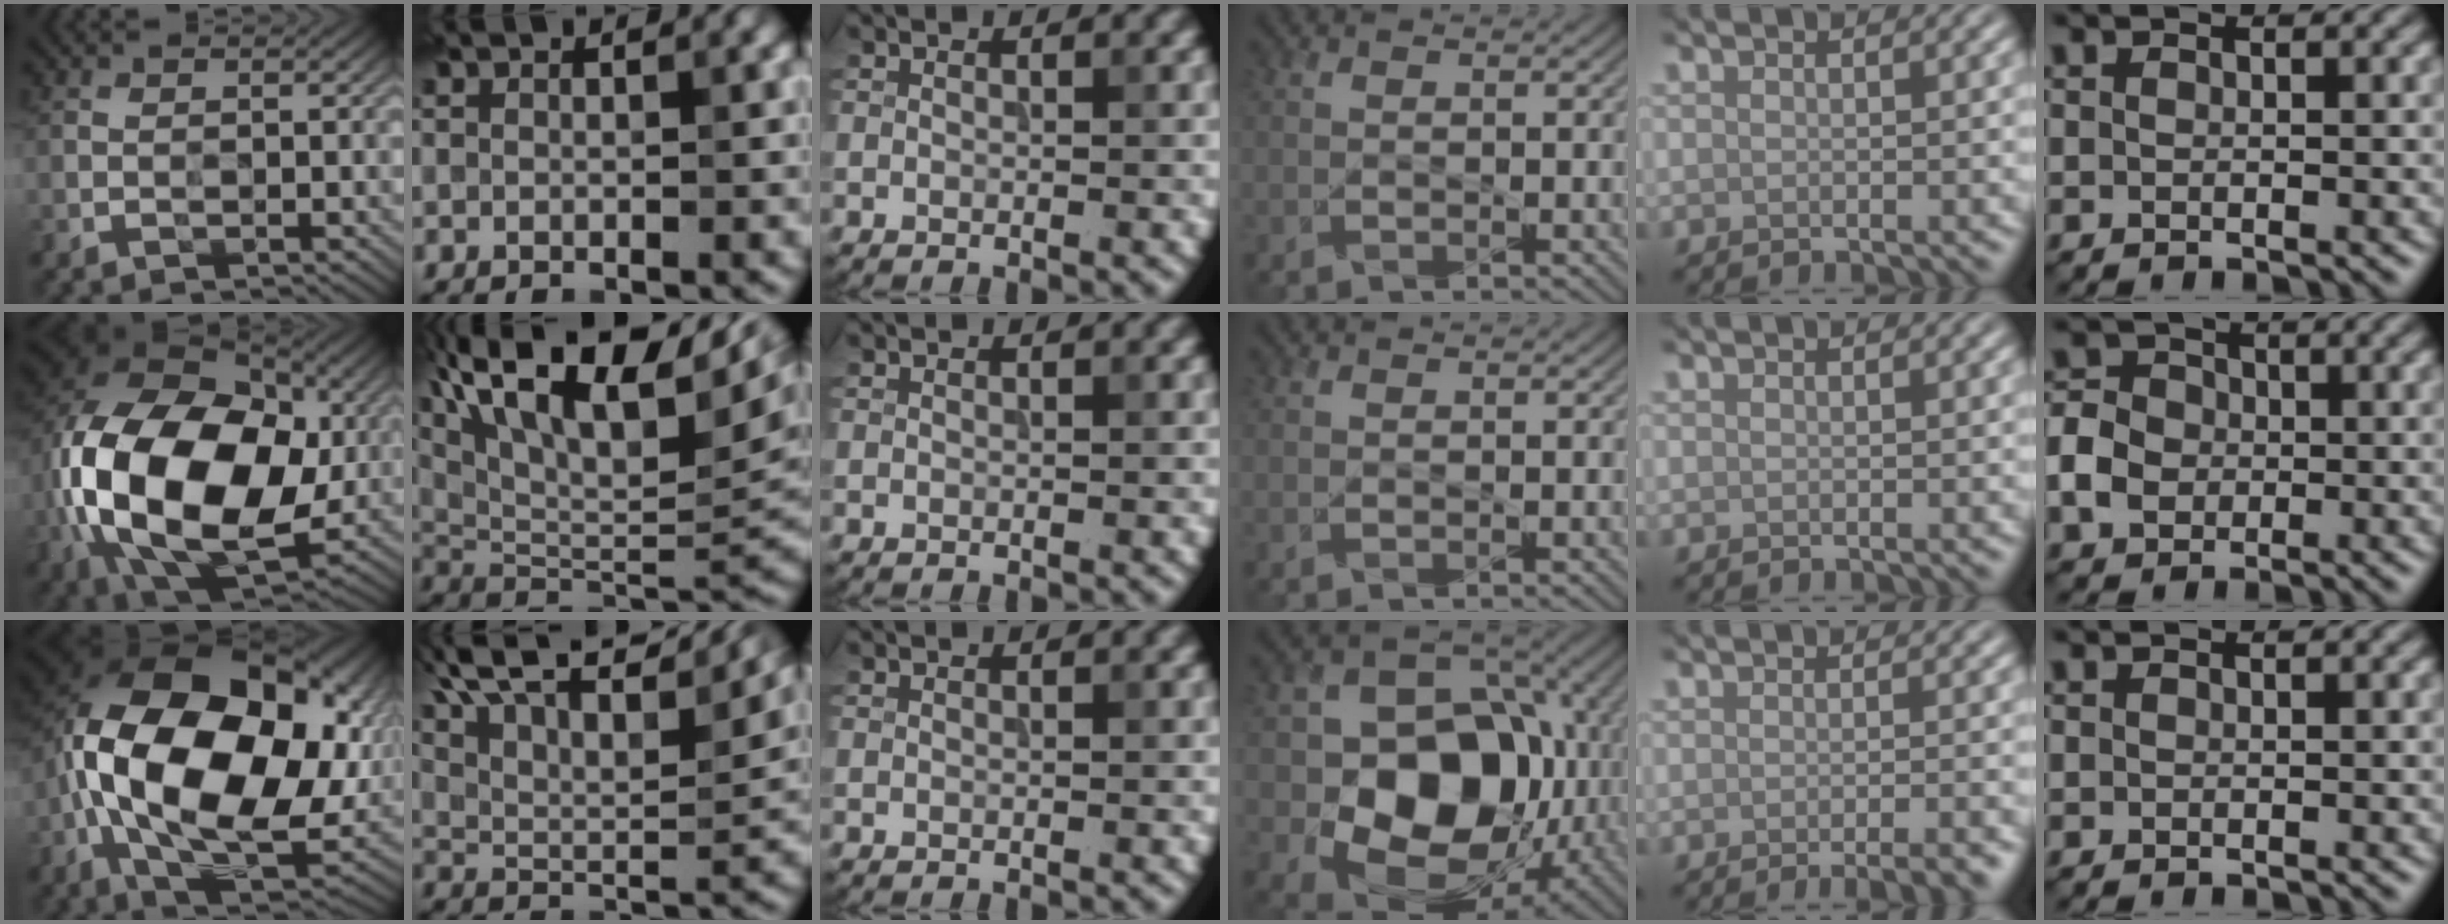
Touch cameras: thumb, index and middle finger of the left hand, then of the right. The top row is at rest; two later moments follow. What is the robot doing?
{"motion": "wipe", "object": "compact mirror"}